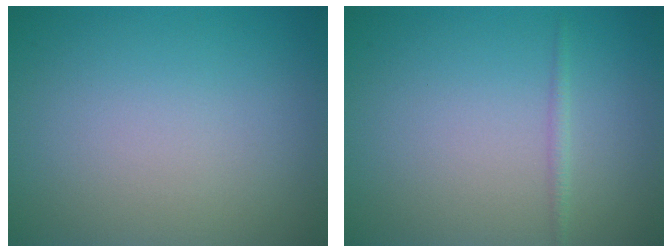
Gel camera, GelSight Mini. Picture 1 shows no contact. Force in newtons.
{"total": 0.8, "press": 0.8, "slide": 0.1}